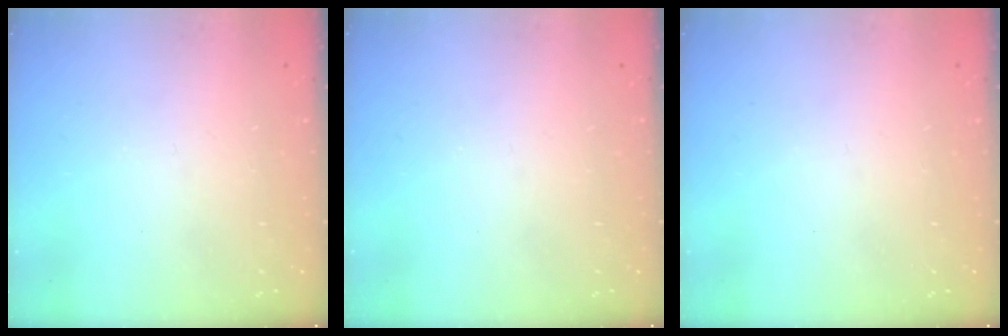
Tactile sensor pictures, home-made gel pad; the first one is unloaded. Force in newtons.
{"total": 0.0}
{"total": 0.0}